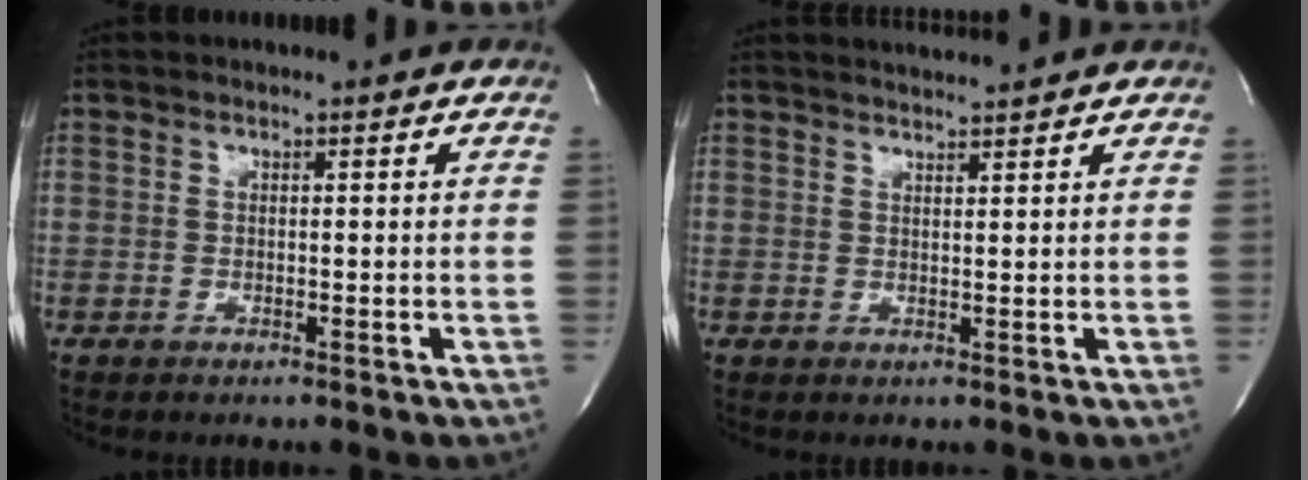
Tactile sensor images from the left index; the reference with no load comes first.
{"total": 4.0, "force": [3.9, -0.1, 0.8], "torque": [-0.018, 0.016, 0.059]}